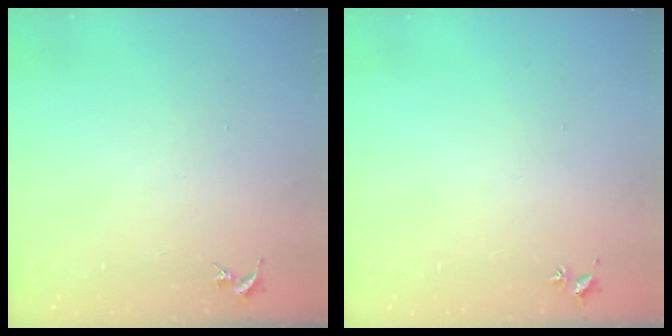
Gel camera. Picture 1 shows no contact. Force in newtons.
{"total": 2.0, "press": 2.0, "slide": 0.3}